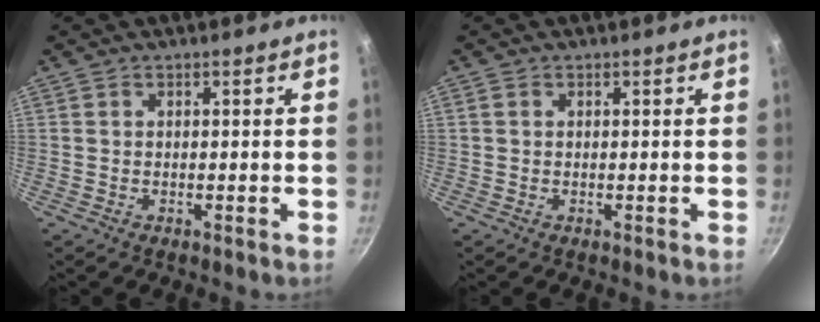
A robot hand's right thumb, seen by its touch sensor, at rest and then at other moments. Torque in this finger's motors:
{"motor_torque": [-0.31, 0.36, -0.43, 0.25, 0.07]}